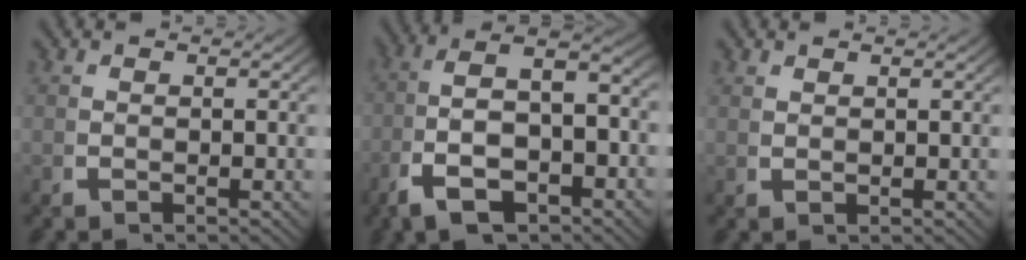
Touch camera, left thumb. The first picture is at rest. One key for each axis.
{"total": 9.8, "fx": -1.1, "fy": 5.9, "fz": 7.8, "tx": -0.149, "ty": -0.015, "tz": -0.013}
{"total": 1.1, "fx": 1.0, "fy": -0.3, "fz": 0.1, "tx": -0.003, "ty": 0.001, "tz": 0.025}